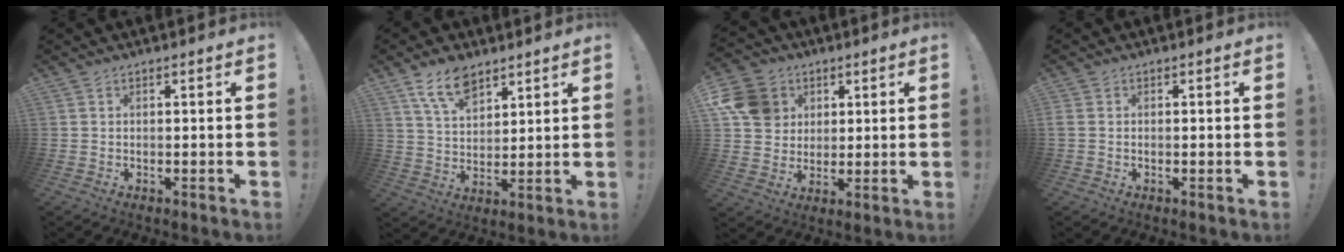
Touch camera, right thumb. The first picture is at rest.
{"total": 10.3, "force": [7.0, 5.3, 5.5], "torque": [-0.104, -0.028, 0.134]}
{"total": 12.5, "force": [4.0, 10.8, 4.8], "torque": [-0.066, -0.013, 0.083]}
{"total": 0.7, "force": [-0.3, 0.3, 0.5], "torque": [-0.014, 0.003, -0.003]}